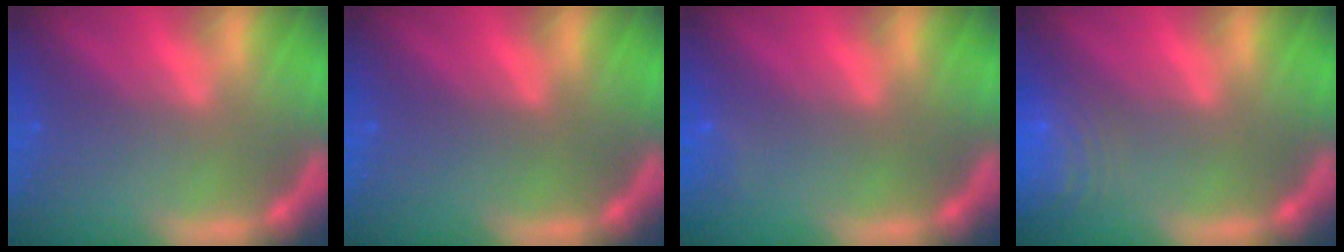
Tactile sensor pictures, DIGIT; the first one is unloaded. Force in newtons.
{"total": 0.0}
{"total": 0.9}
{"total": 7.5}